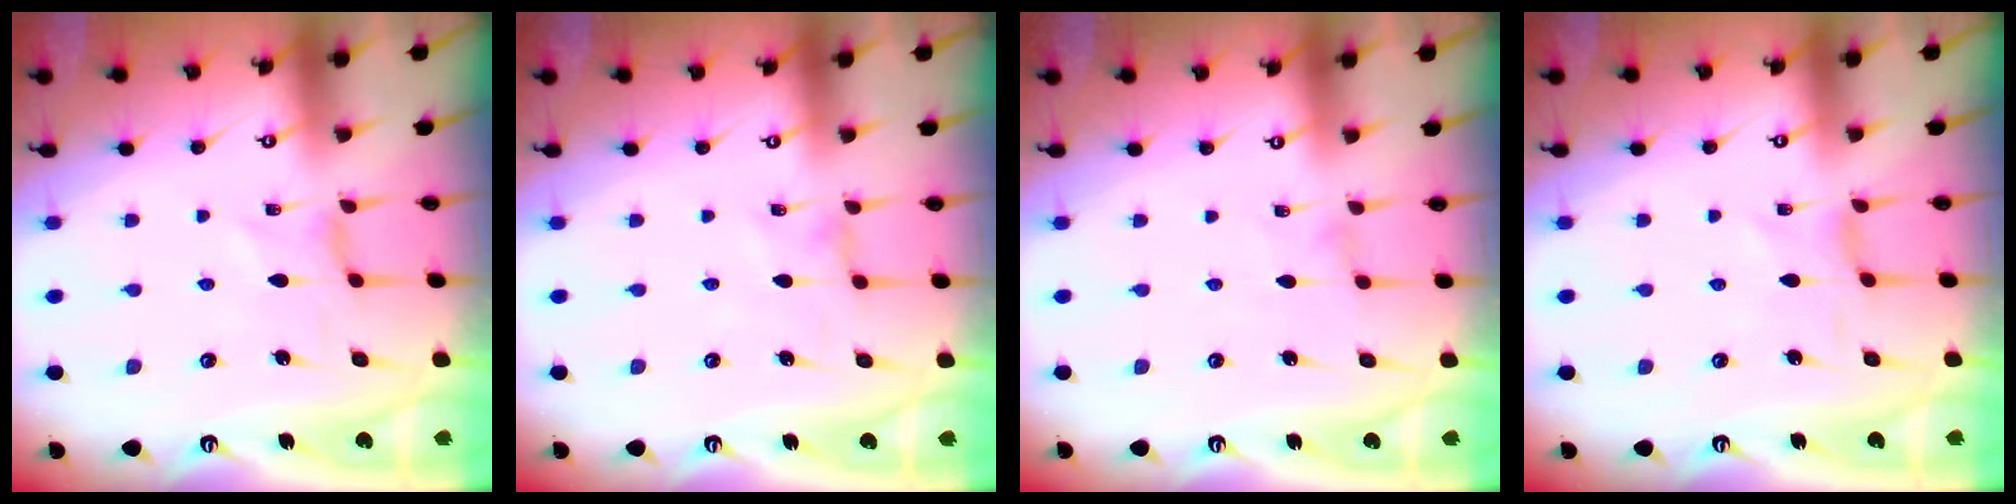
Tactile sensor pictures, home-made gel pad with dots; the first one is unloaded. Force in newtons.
{"total": 0.0}
{"total": 0.0}
{"total": 1.4, "press": 1.4, "slide": 0.2}